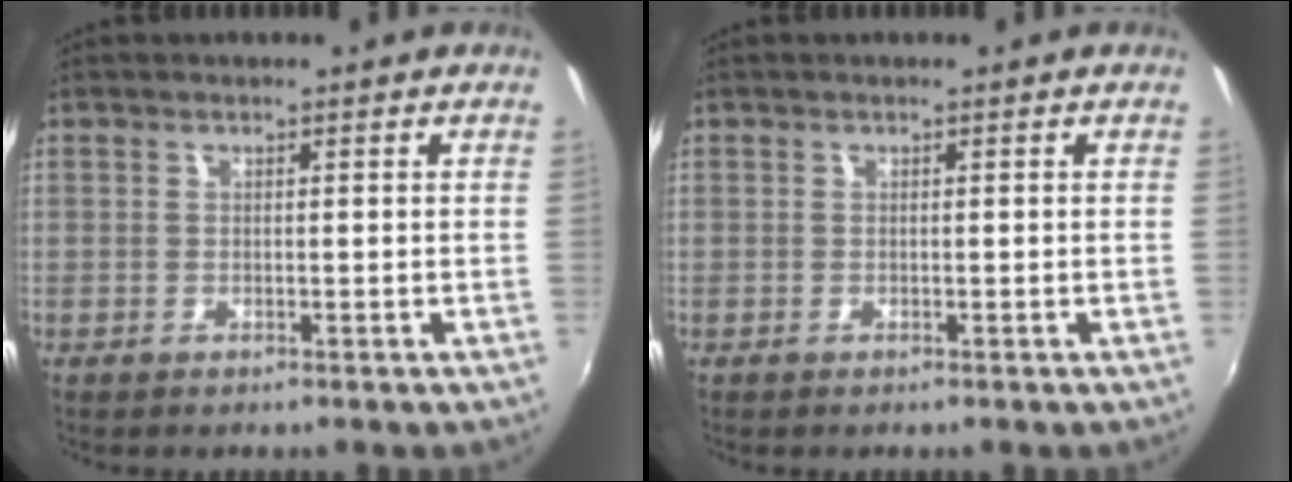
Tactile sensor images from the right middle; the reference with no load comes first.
{"total": 0.0}